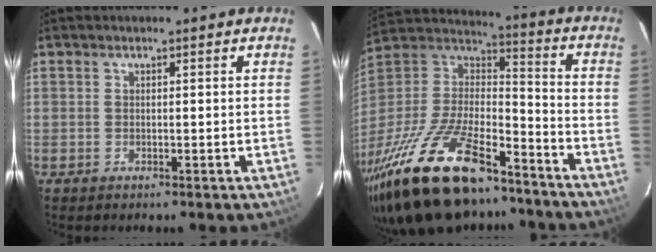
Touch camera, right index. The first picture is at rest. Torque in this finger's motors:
{"motor_torque": [2.06, -0.09, 0.72, 0.21]}